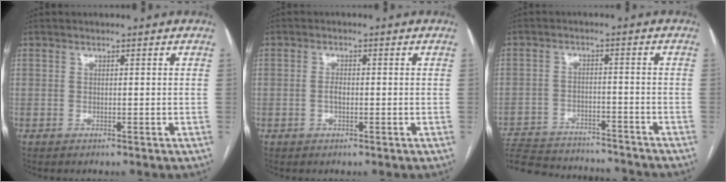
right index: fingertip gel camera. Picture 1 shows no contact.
{"total": 1.4, "force": [-0.2, 0.6, 1.3], "torque": [-0.026, 0.004, -0.002]}
{"total": 19.4, "force": [-17.9, 3.8, 6.3], "torque": [-0.159, -0.015, -0.257]}